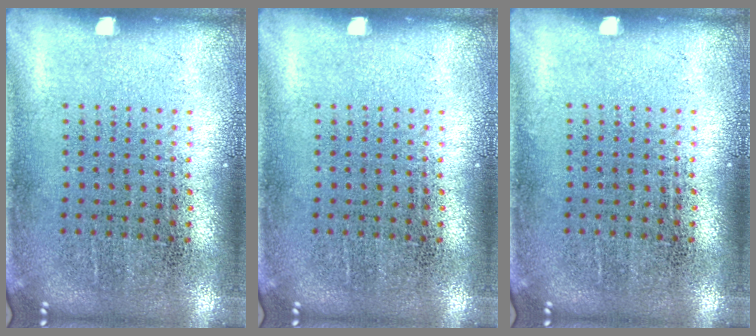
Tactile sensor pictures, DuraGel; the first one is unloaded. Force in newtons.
{"total": 0.0}
{"total": 0.0}